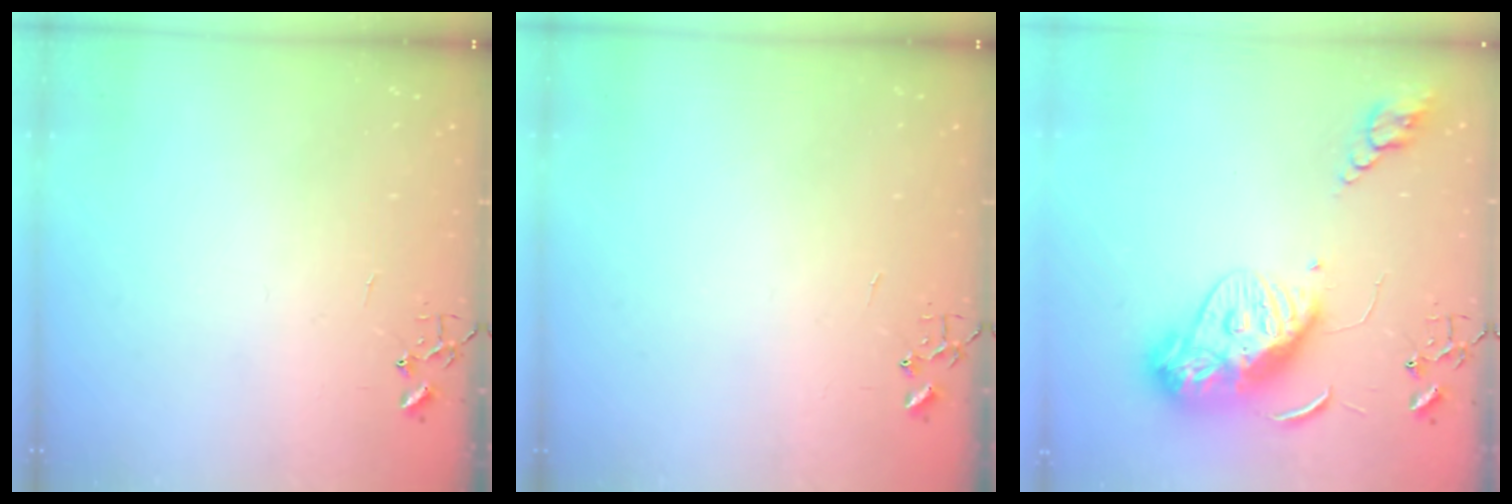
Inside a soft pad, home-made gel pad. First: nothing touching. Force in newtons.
{"total": 0.0}
{"total": 14.4, "press": 14.4, "slide": 1.3}